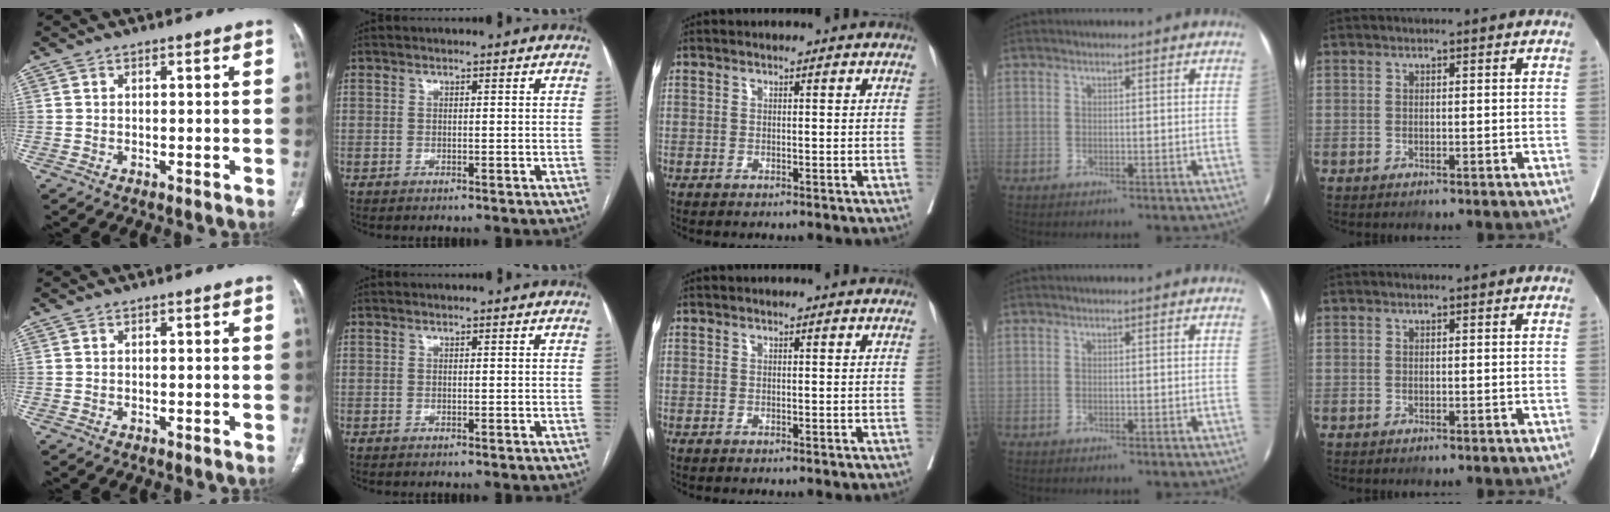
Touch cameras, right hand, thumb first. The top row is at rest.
{}